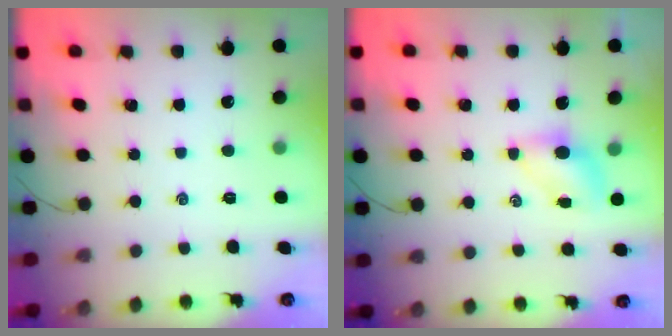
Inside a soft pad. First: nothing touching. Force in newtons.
{"total": 4.6, "press": 4.6, "slide": 0.6}